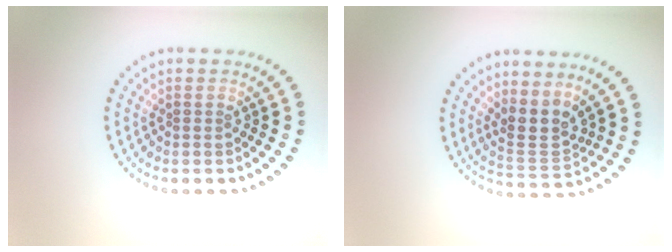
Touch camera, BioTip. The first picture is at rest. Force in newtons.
{"total": 3.0, "press": 2.5, "slide": 1.7}